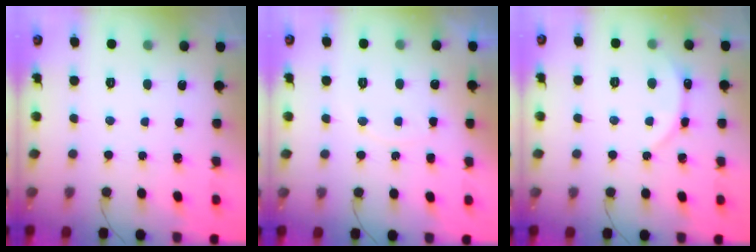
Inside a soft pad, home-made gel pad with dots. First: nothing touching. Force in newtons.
{"total": 5.6, "press": 5.6, "slide": 0.6}
{"total": 2.9, "press": 2.9, "slide": 0.3}